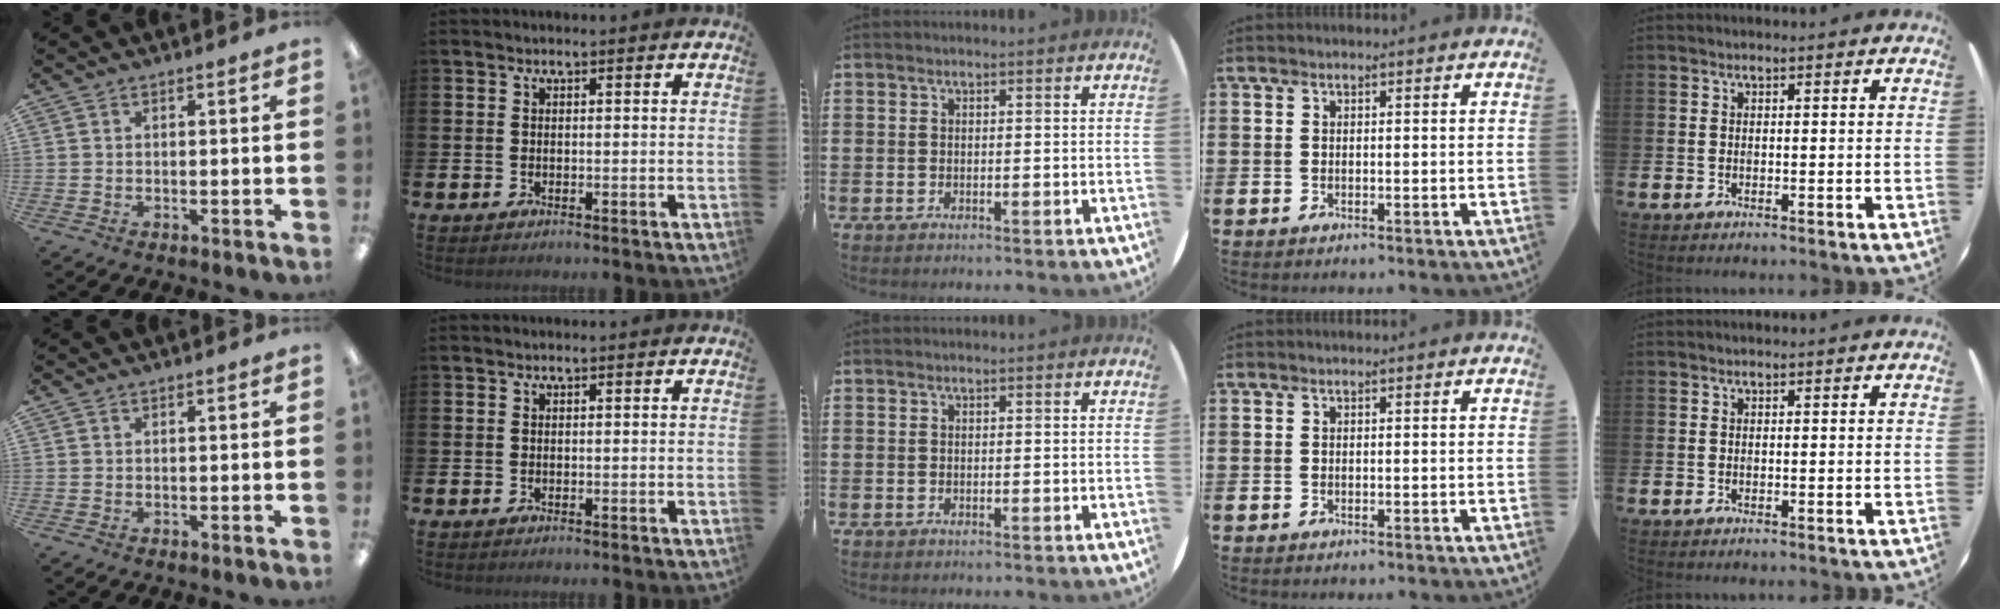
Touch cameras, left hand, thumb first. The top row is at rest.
{}